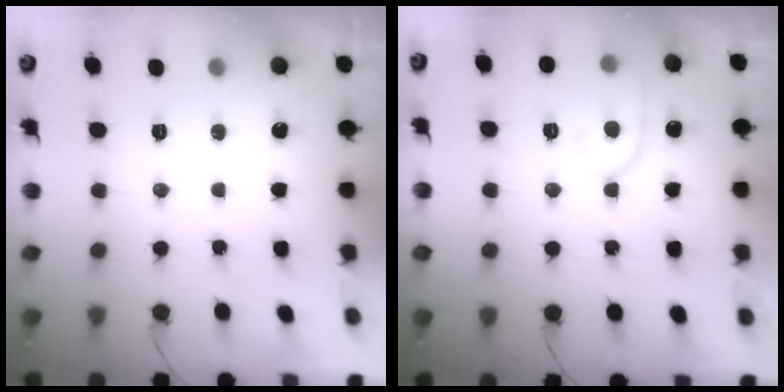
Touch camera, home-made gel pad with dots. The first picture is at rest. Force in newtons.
{"total": 9.0, "press": 9.0, "slide": 0.7}